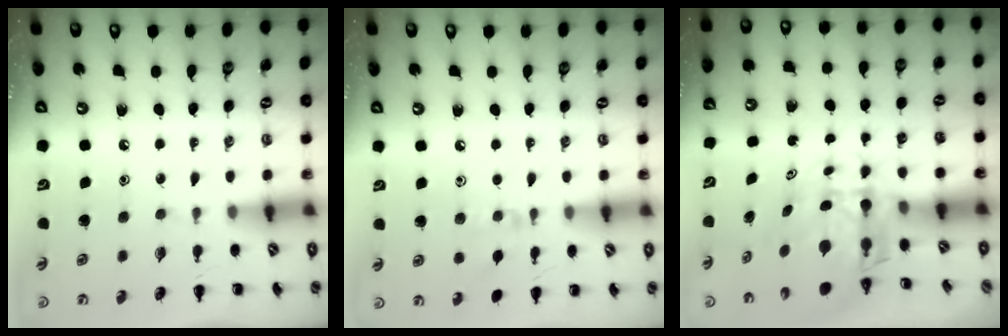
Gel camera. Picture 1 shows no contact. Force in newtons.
{"total": 6.0, "press": 5.8, "slide": 1.6}
{"total": 6.7, "press": 6.5, "slide": 1.9}